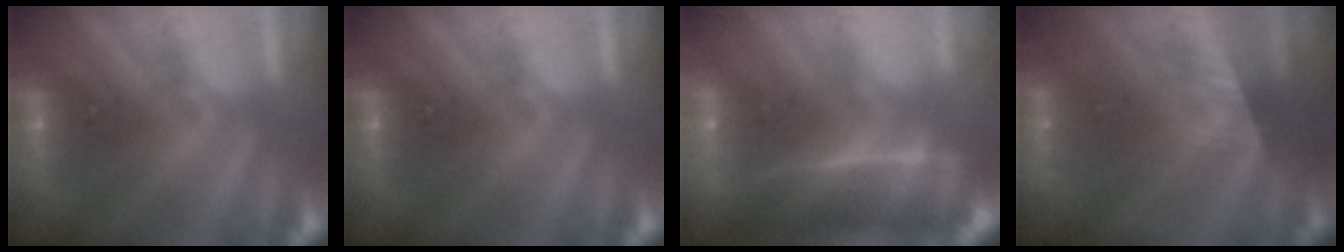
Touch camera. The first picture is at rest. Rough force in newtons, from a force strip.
{"total": 0.0}
{"total": 7.1}
{"total": 3.9}